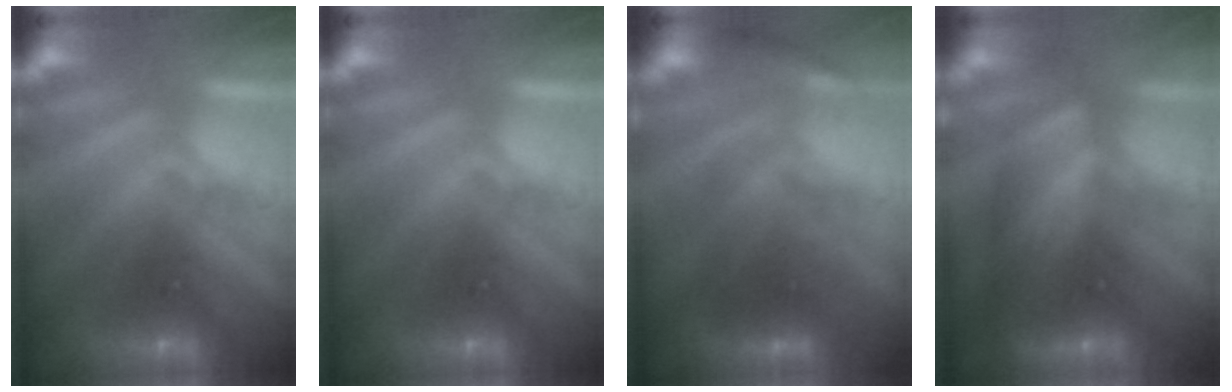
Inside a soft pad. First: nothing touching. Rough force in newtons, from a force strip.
{"total": 0.0}
{"total": 2.7}
{"total": 8.7}